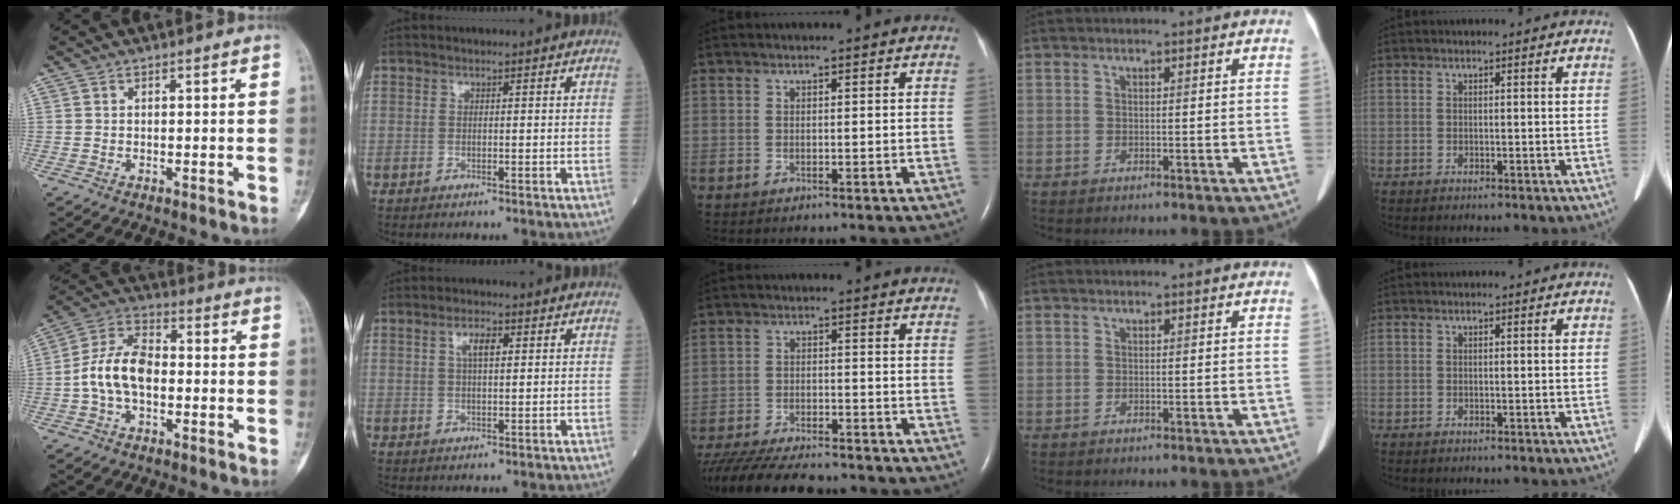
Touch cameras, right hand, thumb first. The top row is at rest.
{"thumb": {"total": 11.1, "force": [-1.4, 6.8, 8.6], "torque": [-0.161, 0.036, -0.036]}, "index": {"total": 3.1, "force": [1.1, 0.9, 2.7], "torque": [-0.053, 0.004, 0.020]}, "middle": {"total": 15.4, "force": [-13.6, 2.6, 6.8], "torque": [-0.138, -0.029, -0.206]}}